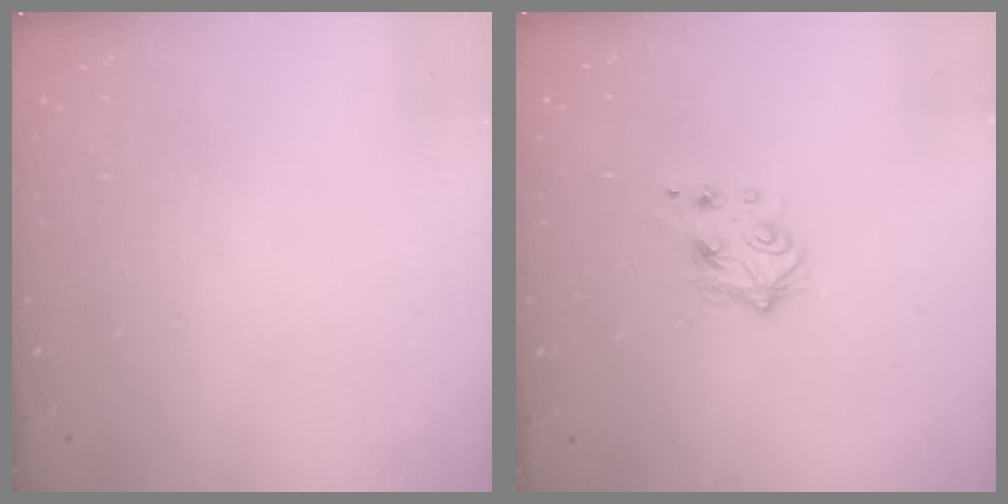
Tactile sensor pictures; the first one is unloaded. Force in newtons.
{"total": 5.0, "press": 4.9, "slide": 0.8}